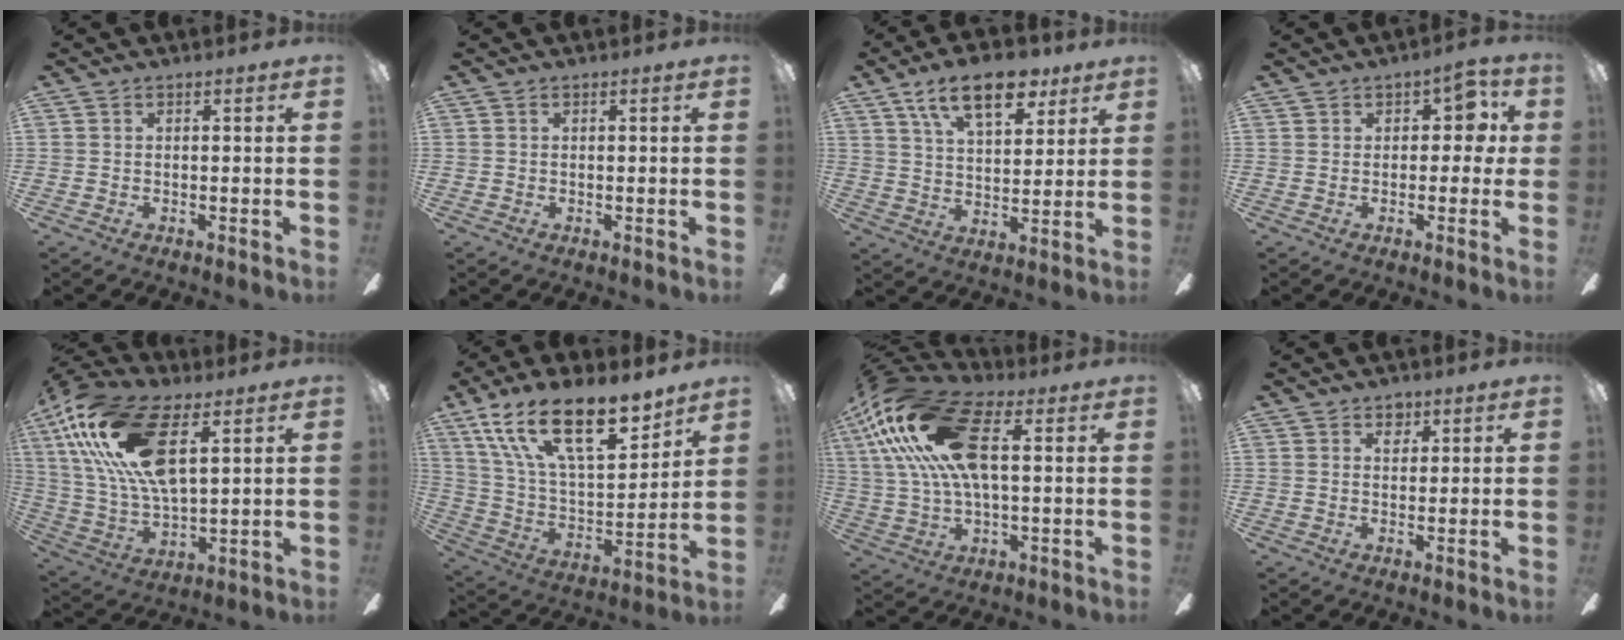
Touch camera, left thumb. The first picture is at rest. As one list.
[{"total": 0.0}, {"total": 15.2, "force": [9.3, 7.1, 9.7], "torque": [-0.147, -0.033, 0.160]}, {"total": 5.6, "force": [2.0, 3.9, 3.5], "torque": [-0.042, 0.001, 0.031]}, {"total": 23.7, "force": [10.1, 11.0, 18.4], "torque": [-0.389, -0.018, 0.173]}, {"total": 22.2, "force": [14.8, 8.9, 14.0], "torque": [-0.262, -0.083, 0.256]}, {"total": 24.7, "force": [7.7, 11.9, 20.2], "torque": [-0.412, -0.001, 0.128]}, {"total": 3.7, "force": [2.5, 1.9, 1.9], "torque": [-0.019, -0.008, 0.040]}]